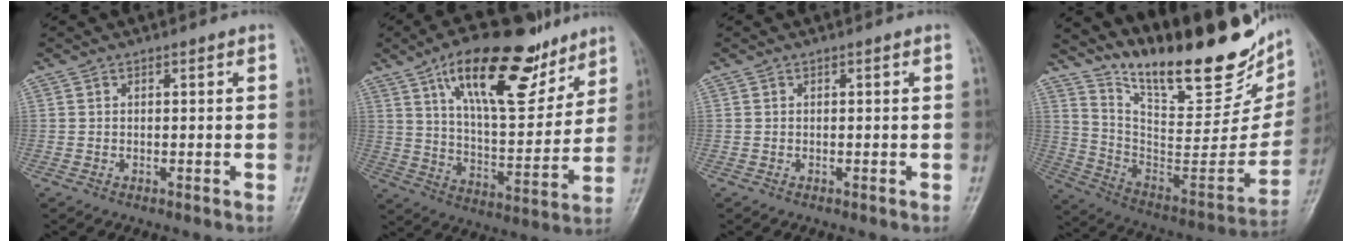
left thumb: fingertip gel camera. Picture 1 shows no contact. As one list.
[{"total": 22.3, "force": [13.4, 8.8, 15.5], "torque": [-0.206, -0.053, 0.225]}, {"total": 0.0}, {"total": 30.8, "force": [21.6, 9.9, 19.5], "torque": [-0.268, -0.106, 0.342]}]